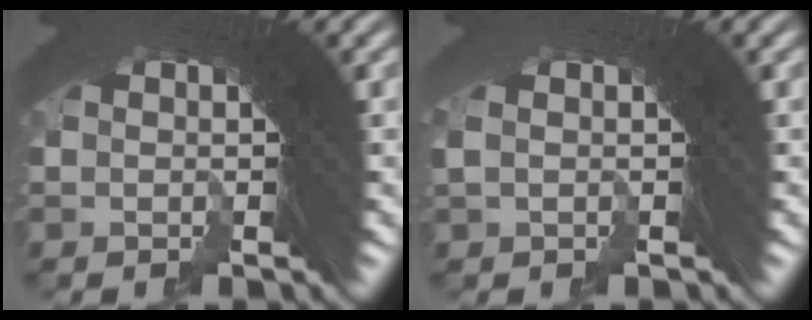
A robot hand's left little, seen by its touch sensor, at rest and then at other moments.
{"total": 0.8, "force": [0.4, -0.5, 0.6], "torque": [0.004, 0.015, 0.002]}